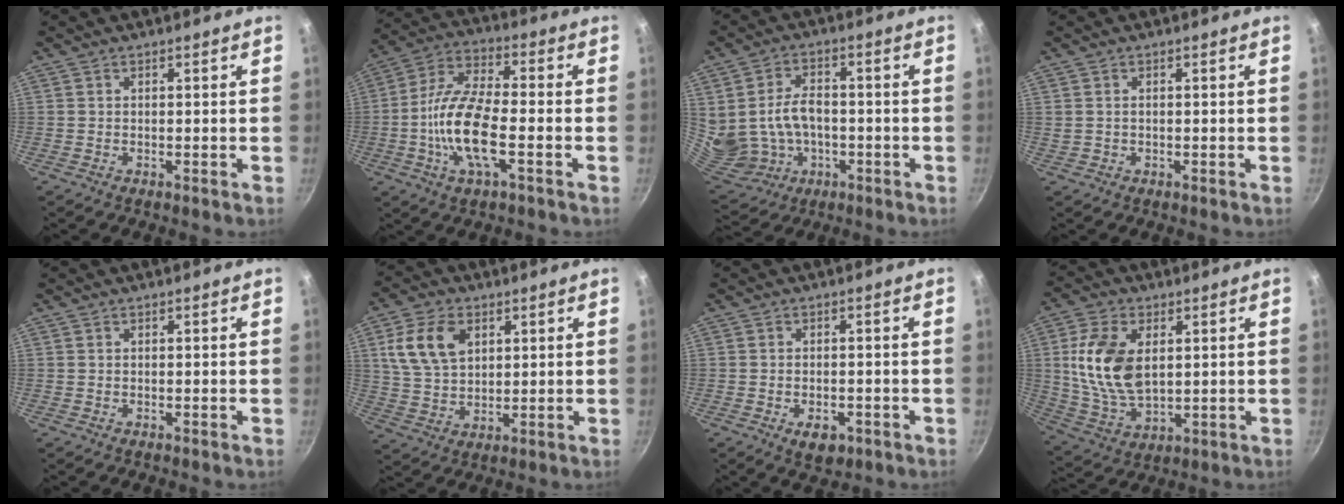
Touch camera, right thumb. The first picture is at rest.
{"total": 14.2, "force": [-3.4, 5.3, 12.7], "torque": [-0.247, 0.027, -0.078]}
{"total": 13.0, "force": [-1.3, 9.8, 8.5], "torque": [-0.142, 0.004, -0.004]}
{"total": 0.6, "force": [0.0, 0.6, 0.3], "torque": [-0.007, 0.003, 0.004]}
{"total": 0.0}
{"total": 11.1, "force": [3.9, 7.4, 7.3], "torque": [-0.121, -0.008, 0.077]}
{"total": 4.7, "force": [-2.0, 2.9, 3.1], "torque": [-0.041, 0.008, -0.020]}
{"total": 14.2, "force": [2.6, 8.6, 11.0], "torque": [-0.201, -0.014, 0.058]}